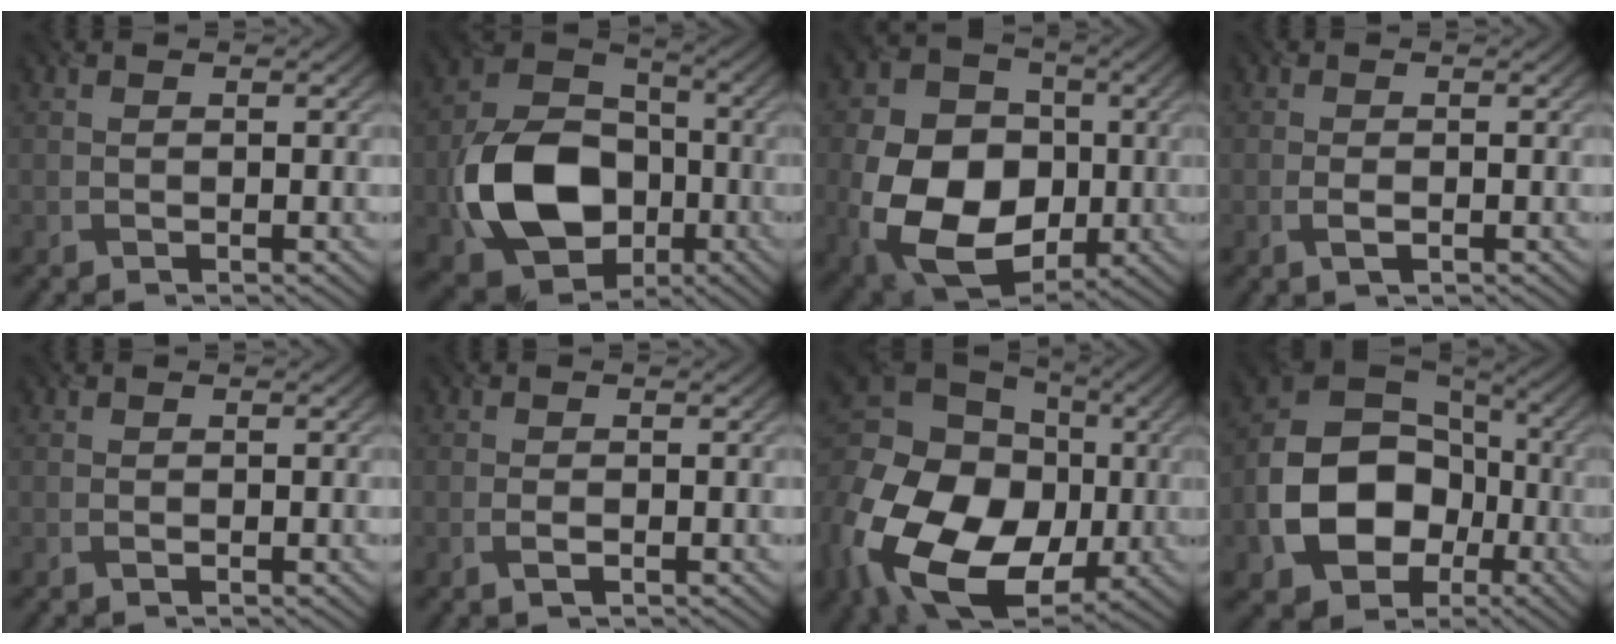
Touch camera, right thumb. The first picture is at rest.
{"total": 14.4, "force": [-4.1, 10.7, 8.7], "torque": [-0.188, -0.012, -0.088]}
{"total": 16.3, "force": [-3.0, 11.9, 10.7], "torque": [-0.220, -0.027, -0.058]}
{"total": 1.5, "force": [-0.6, 0.7, 1.2], "torque": [-0.031, -0.002, -0.012]}
{"total": 0.0}
{"total": 1.2, "force": [-0.5, 0.5, 0.9], "torque": [-0.025, -0.001, -0.010]}
{"total": 24.2, "force": [-5.3, 19.2, 13.8], "torque": [-0.319, -0.050, -0.120]}
{"total": 15.0, "force": [-3.9, 11.2, 9.1], "torque": [-0.184, -0.033, -0.073]}